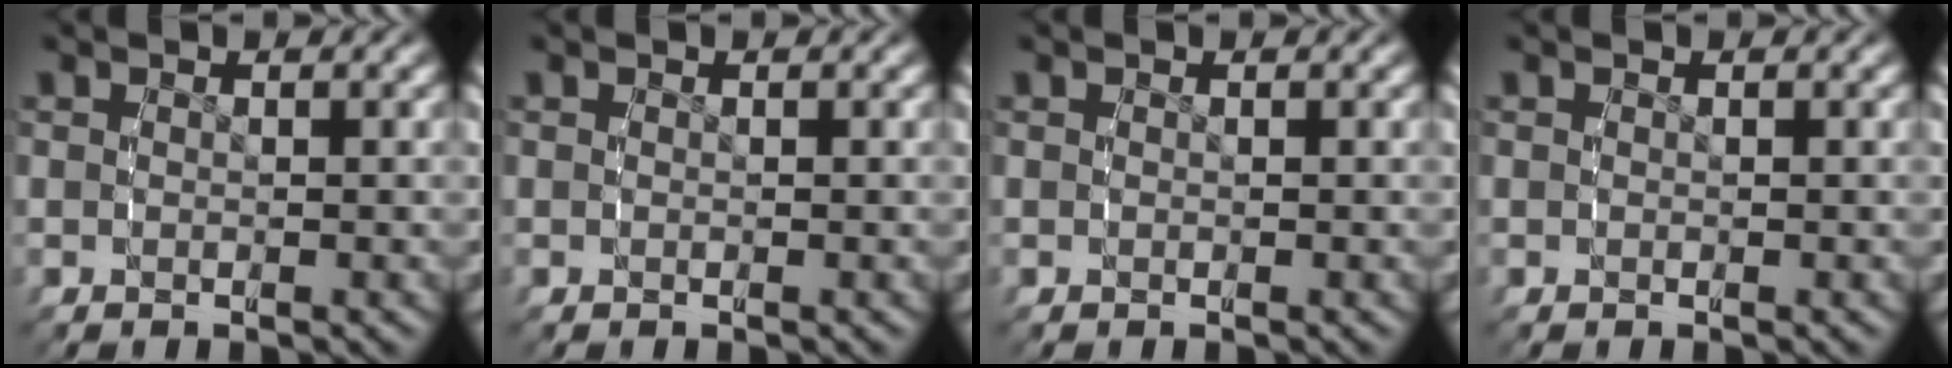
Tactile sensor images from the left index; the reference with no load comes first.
{"total": 0.0}
{"total": 0.0}
{"total": 0.0}